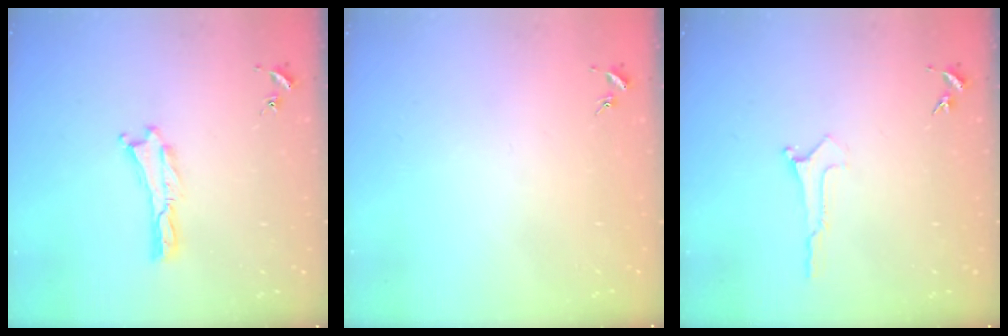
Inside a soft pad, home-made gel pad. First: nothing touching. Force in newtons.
{"total": 0.0}
{"total": 0.0}